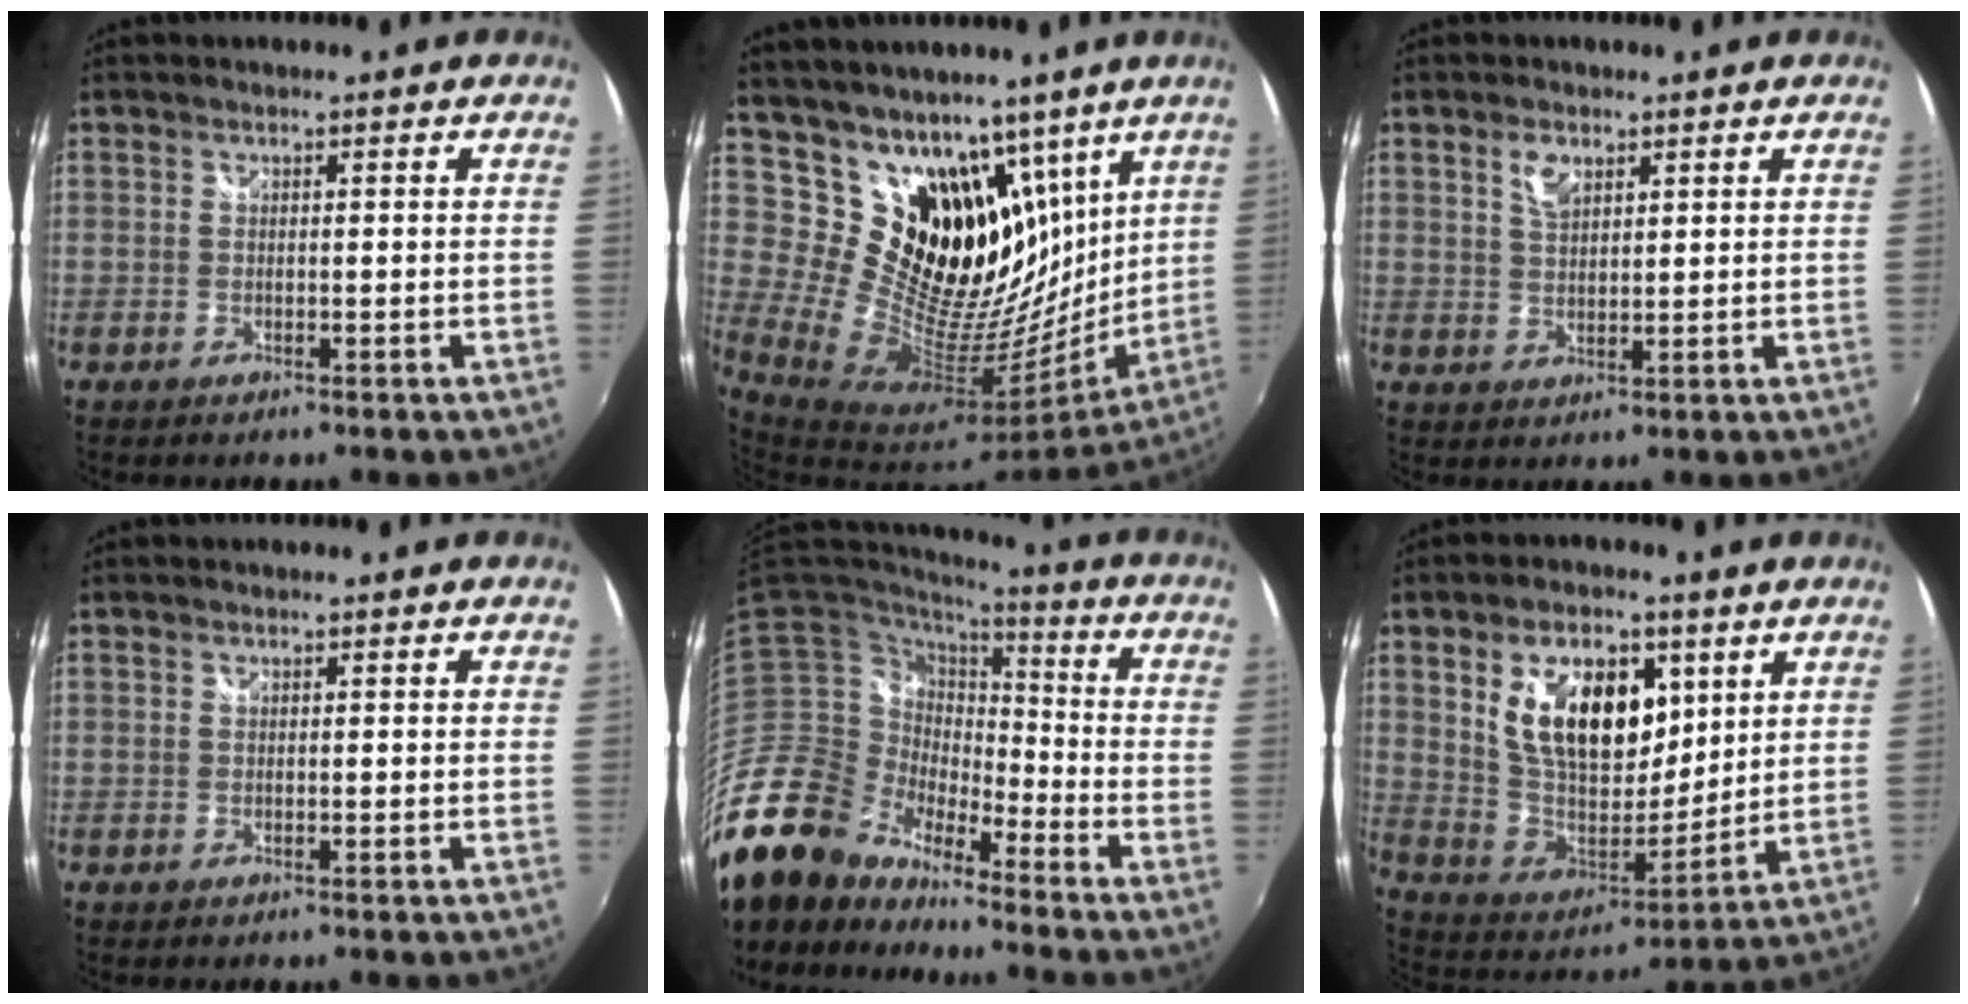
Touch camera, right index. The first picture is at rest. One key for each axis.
{"total": 22.5, "fx": 15.1, "fy": 12.5, "fz": 11.2, "tx": -0.193, "ty": -0.029, "tz": 0.276}
{"total": 3.8, "fx": 2.1, "fy": 2.0, "fz": 2.4, "tx": -0.040, "ty": 0.004, "tz": 0.038}
{"total": 0.0}
{"total": 16.9, "fx": -14.2, "fy": 7.8, "fz": 4.8, "tx": -0.113, "ty": 0.003, "tz": -0.277}
{"total": 17.9, "fx": 6.6, "fy": 10.2, "fz": 13.1, "tx": -0.243, "ty": 0.007, "tz": 0.132}